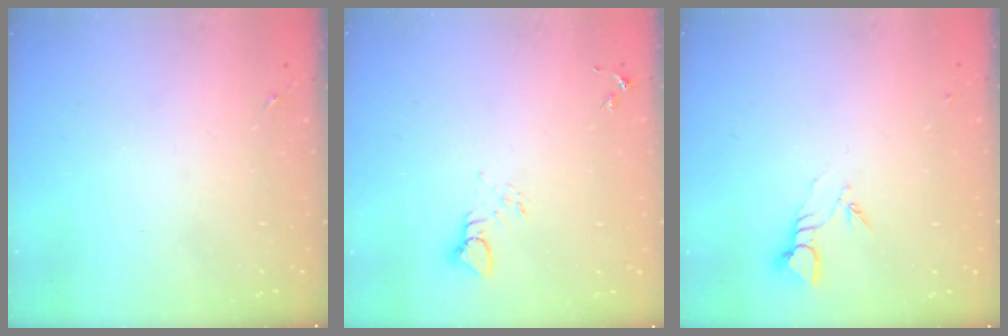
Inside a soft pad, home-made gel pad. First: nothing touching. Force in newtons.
{"total": 4.0, "press": 4.0, "slide": 0.3}
{"total": 3.8, "press": 3.8, "slide": 0.3}